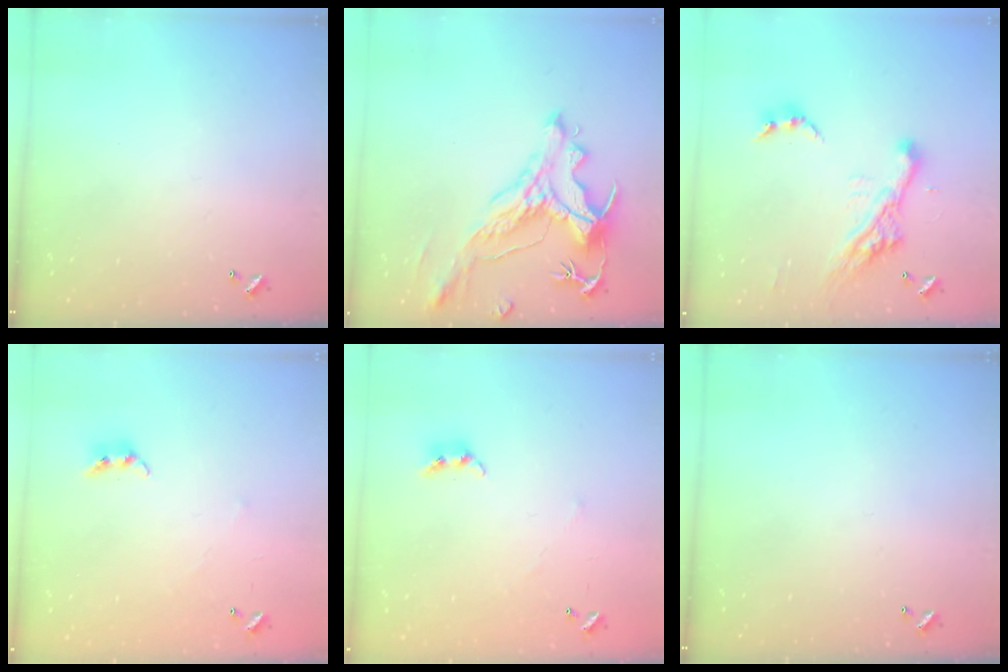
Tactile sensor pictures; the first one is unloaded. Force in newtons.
{"total": 2.9, "press": 2.6, "slide": 1.5}
{"total": 14.0, "press": 13.9, "slide": 1.7}
{"total": 5.0, "press": 4.9, "slide": 0.2}
{"total": 4.8, "press": 4.8, "slide": 0.8}
{"total": 0.0}